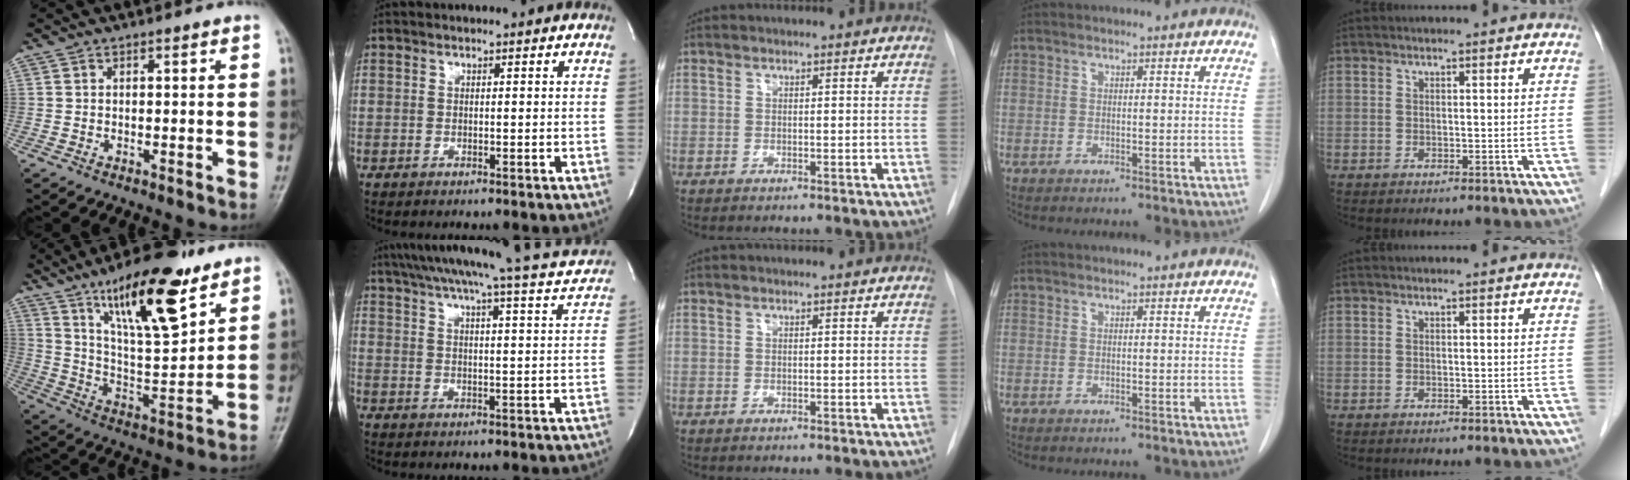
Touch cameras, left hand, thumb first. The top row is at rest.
{"thumb": {"total": 19.7, "force": [12.0, 6.0, 14.4], "torque": [-0.208, -0.062, 0.214]}, "index": {"total": 22.0, "force": [20.0, 0.1, 9.2], "torque": [-0.153, -0.027, 0.252]}}